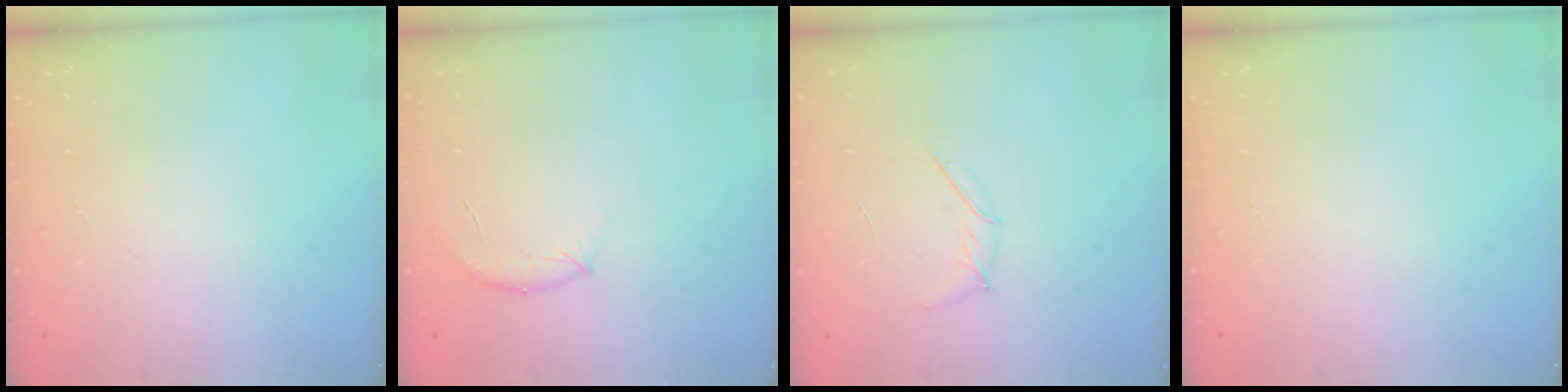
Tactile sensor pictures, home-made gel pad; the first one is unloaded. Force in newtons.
{"total": 8.3, "press": 8.1, "slide": 1.7}
{"total": 4.1, "press": 4.0, "slide": 1.0}
{"total": 0.0}